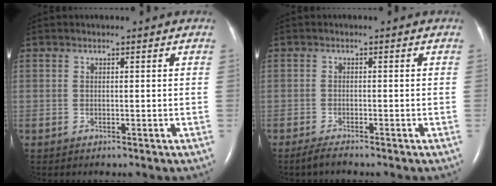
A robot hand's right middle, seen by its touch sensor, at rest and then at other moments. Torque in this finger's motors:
{"motor_torque": [0.12, -0.09, 0.00, 0.02]}